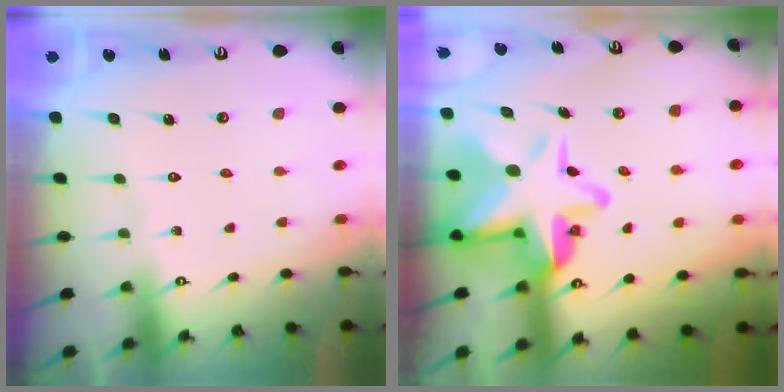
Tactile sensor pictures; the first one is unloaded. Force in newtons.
{"total": 13.6, "press": 13.5, "slide": 2.3}